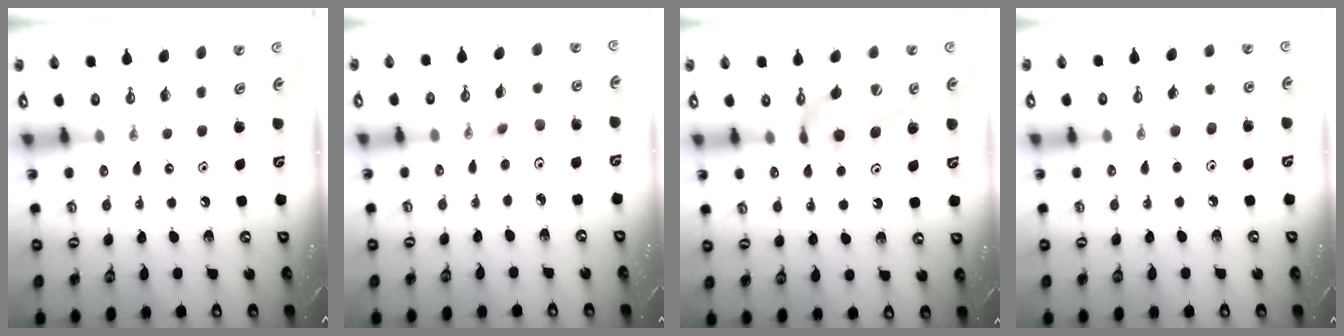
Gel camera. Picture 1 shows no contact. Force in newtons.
{"total": 4.2, "press": 4.1, "slide": 1.0}
{"total": 12.2, "press": 12.1, "slide": 1.2}
{"total": 8.0, "press": 6.8, "slide": 4.1}